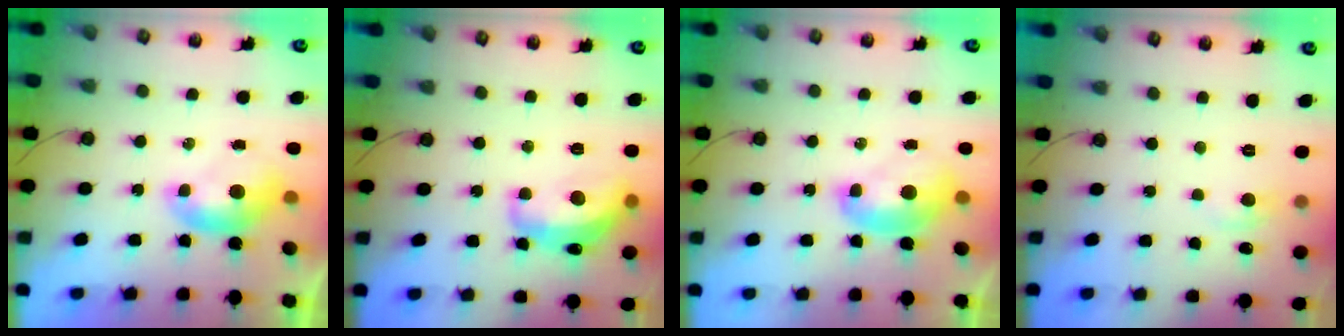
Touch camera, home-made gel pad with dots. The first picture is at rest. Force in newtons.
{"total": 9.3, "press": 9.3, "slide": 0.6}
{"total": 2.5, "press": 2.5, "slide": 0.2}
{"total": 1.0, "press": 0.5, "slide": 0.9}